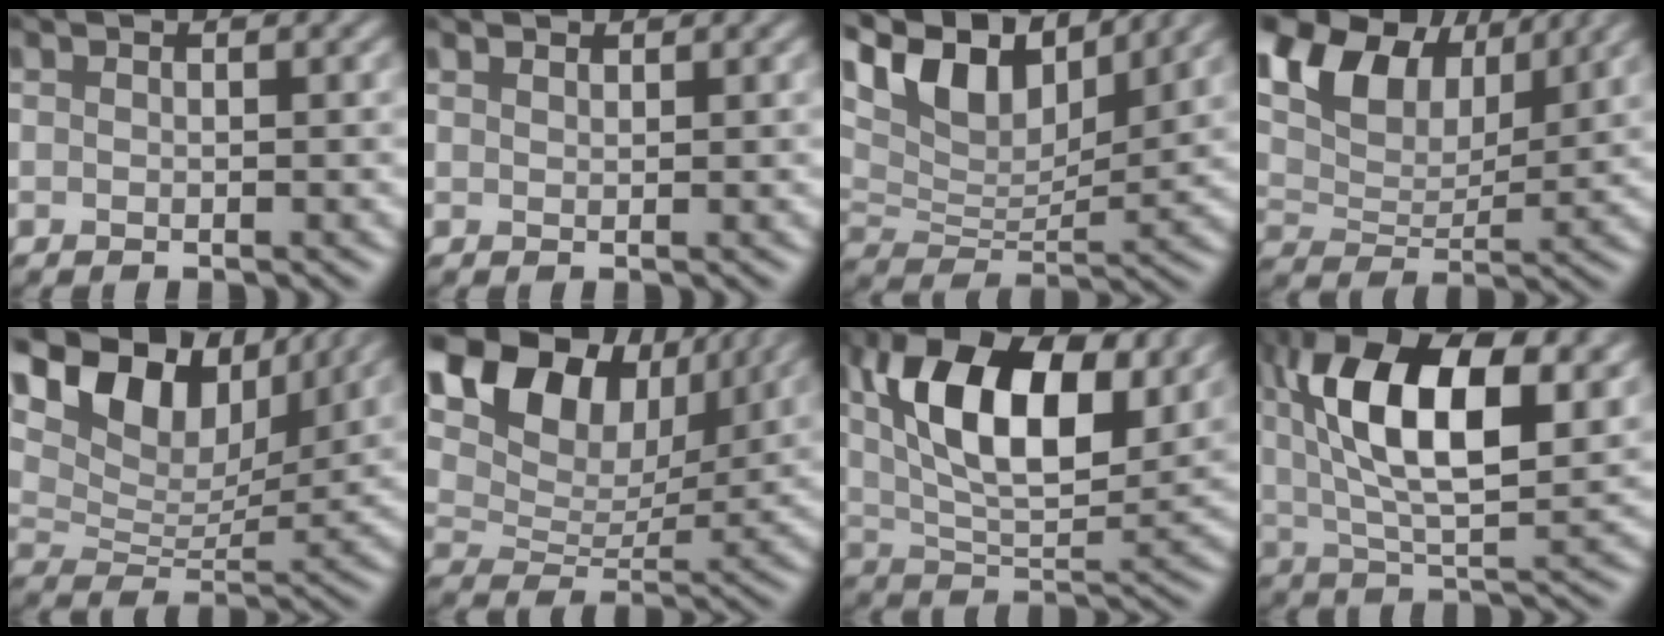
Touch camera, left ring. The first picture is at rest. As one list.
[{"total": 0.9, "force": [0.9, 0.2, 0.1], "torque": [-0.003, -0.001, 0.017]}, {"total": 10.8, "force": [6.8, 4.8, 6.9], "torque": [-0.137, 0.020, 0.117]}, {"total": 10.8, "force": [6.4, 6.0, 6.4], "torque": [-0.129, 0.029, 0.095]}, {"total": 11.8, "force": [7.0, 6.6, 6.9], "torque": [-0.127, 0.018, 0.108]}, {"total": 14.4, "force": [8.2, 8.8, 8.0], "torque": [-0.169, 0.045, 0.124]}, {"total": 12.3, "force": [4.7, 6.3, 9.5], "torque": [-0.153, 0.009, 0.079]}, {"total": 13.2, "force": [4.0, 6.0, 11.1], "torque": [-0.191, 0.008, 0.066]}]